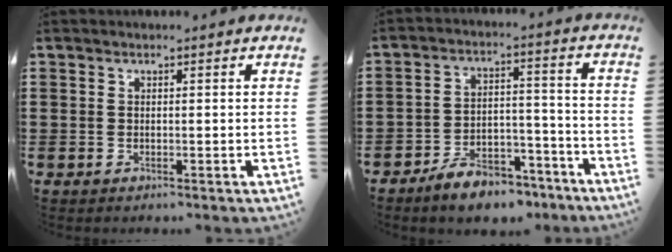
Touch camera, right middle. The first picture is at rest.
{"total": 7.1, "force": [-6.4, 2.2, 2.1], "torque": [-0.034, 0.023, -0.123]}